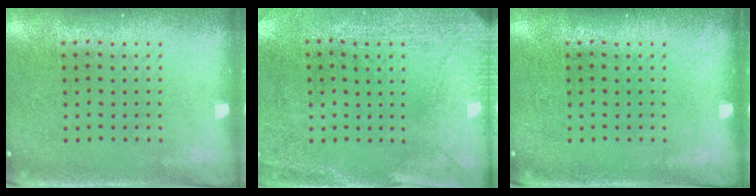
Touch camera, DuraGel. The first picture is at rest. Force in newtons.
{"total": 2.9, "press": 2.3, "slide": 1.8}
{"total": 0.0}